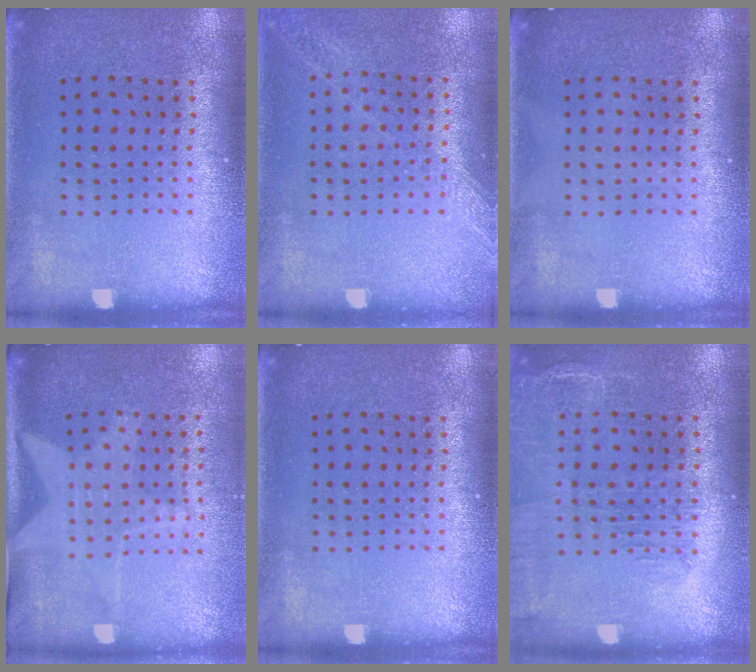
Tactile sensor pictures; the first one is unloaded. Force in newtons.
{"total": 1.2, "press": 1.2, "slide": 0.2}
{"total": 0.0}
{"total": 2.1, "press": 1.6, "slide": 1.3}
{"total": 0.0}
{"total": 1.6, "press": 1.5, "slide": 0.5}